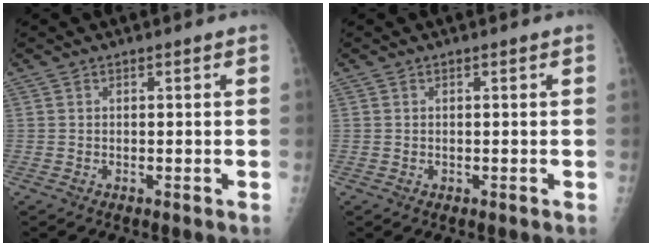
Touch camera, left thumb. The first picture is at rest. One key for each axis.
{"total": 0.0}